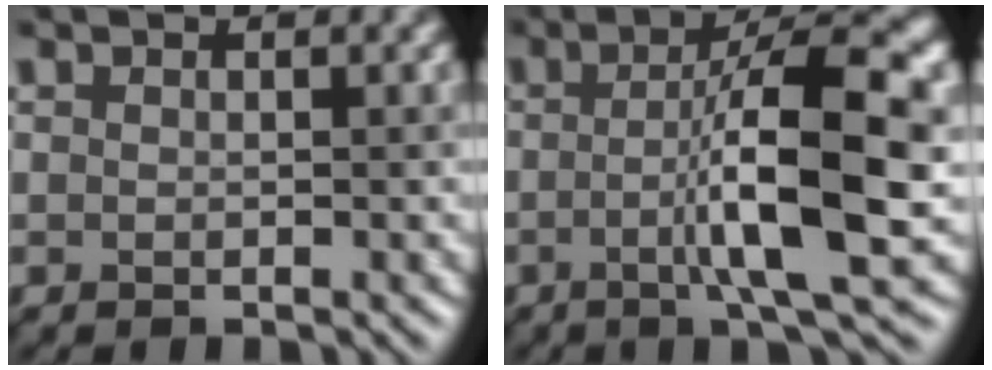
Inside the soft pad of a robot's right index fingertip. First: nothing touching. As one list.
[{"total": 9.9, "force": [-1.1, 1.7, 9.7], "torque": [-0.134, 0.026, -0.016]}]